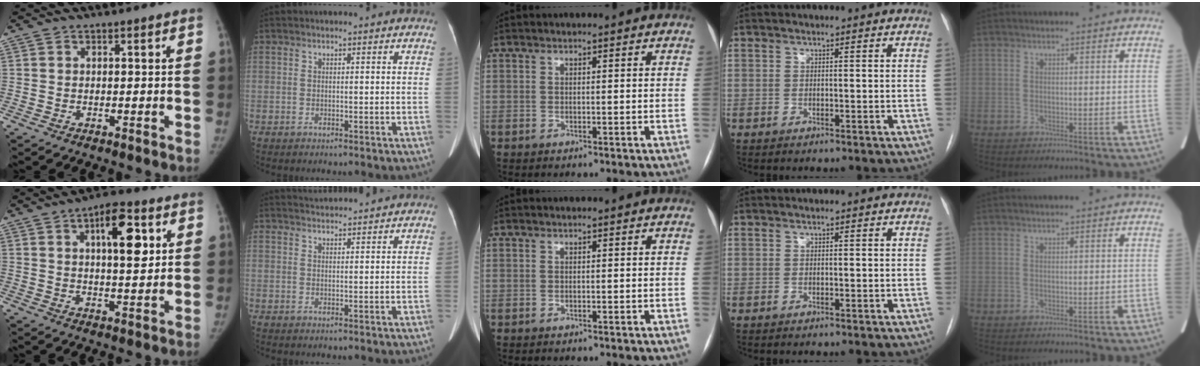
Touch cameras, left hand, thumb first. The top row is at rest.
{"thumb": {"total": 10.5, "force": [3.6, 4.3, 8.9], "torque": [-0.109, -0.008, 0.052]}, "index": {"total": 4.6, "force": [4.5, -0.1, 0.6], "torque": [-0.017, 0.027, 0.068]}}